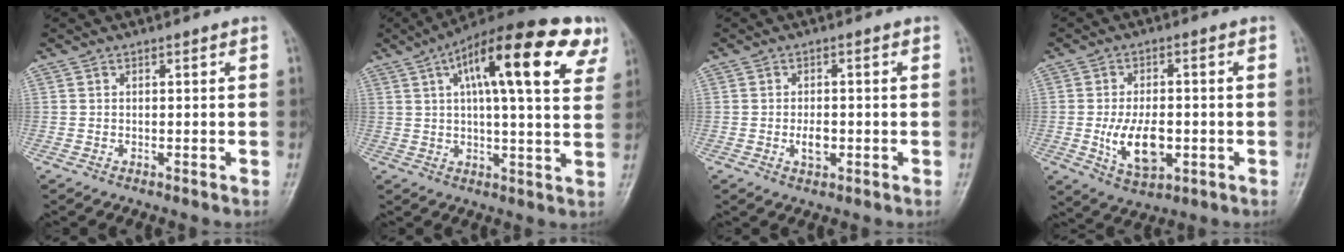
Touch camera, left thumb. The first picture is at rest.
{"total": 21.4, "force": [8.8, 6.2, 18.5], "torque": [-0.260, 0.012, 0.121]}
{"total": 3.2, "force": [-0.7, 1.8, 2.5], "torque": [-0.039, 0.001, -0.012]}
{"total": 9.6, "force": [-1.8, 5.3, 7.8], "torque": [-0.126, 0.000, -0.024]}